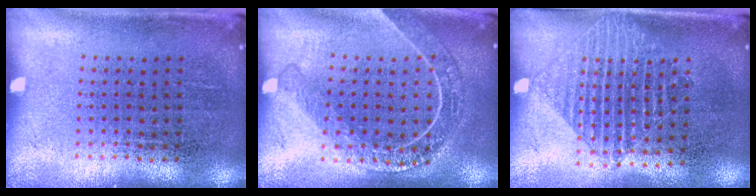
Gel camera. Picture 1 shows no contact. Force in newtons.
{"total": 1.8, "press": 1.6, "slide": 0.8}
{"total": 1.3, "press": 1.1, "slide": 0.6}